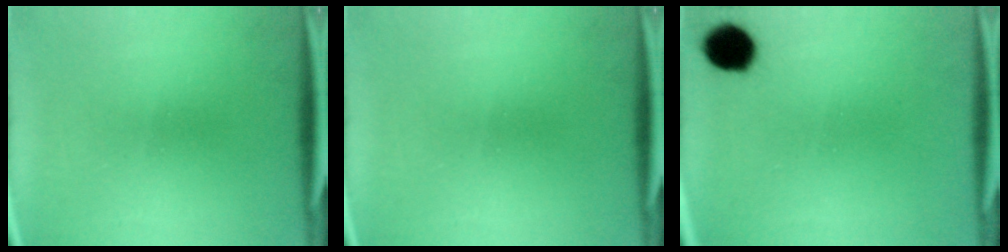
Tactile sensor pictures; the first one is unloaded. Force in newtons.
{"total": 0.0}
{"total": 8.4}